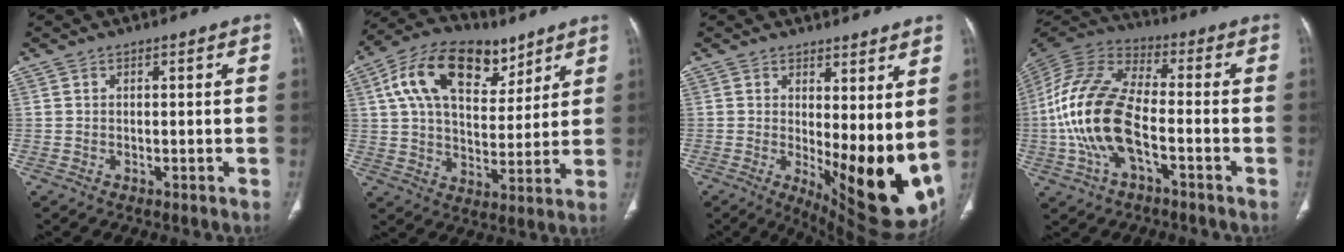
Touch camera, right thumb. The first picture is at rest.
{"total": 18.9, "force": [9.1, 11.3, 12.2], "torque": [-0.183, -0.010, 0.154]}
{"total": 16.5, "force": [1.0, 6.3, 15.2], "torque": [-0.202, -0.045, 0.034]}
{"total": 17.5, "force": [-4.0, 8.5, 14.7], "torque": [-0.308, 0.030, -0.078]}